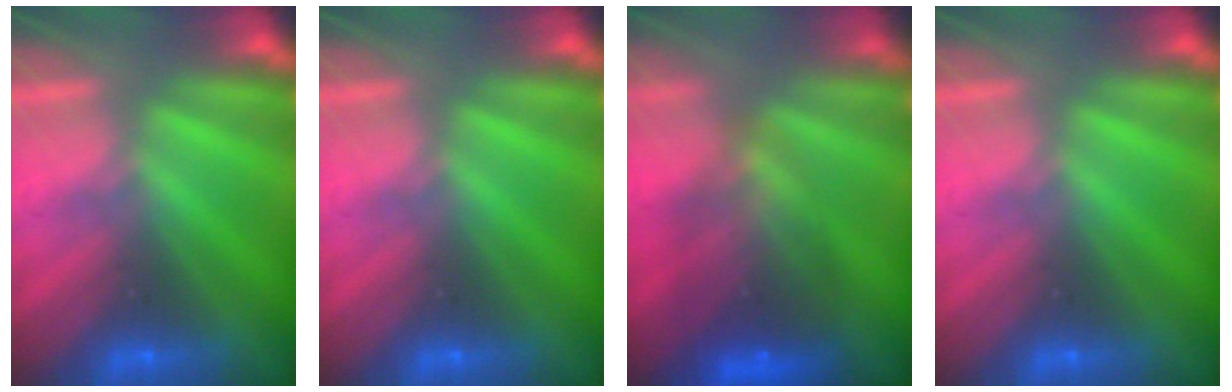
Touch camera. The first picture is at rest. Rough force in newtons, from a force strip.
{"total": 0.0}
{"total": 7.7}
{"total": 0.0}